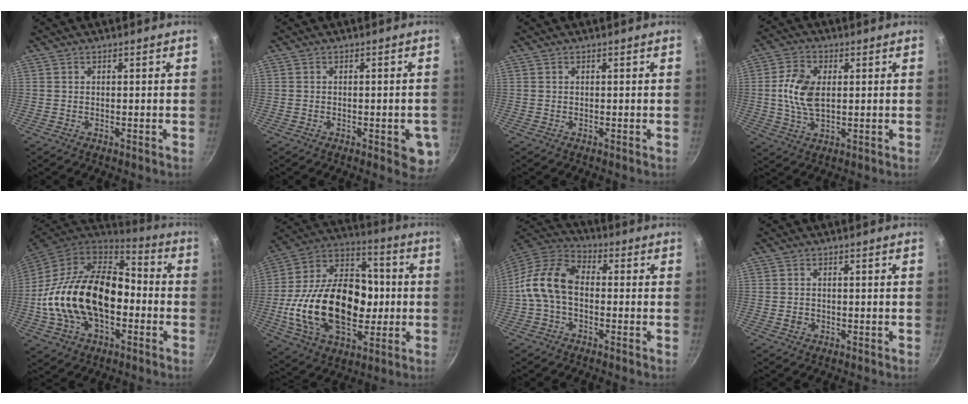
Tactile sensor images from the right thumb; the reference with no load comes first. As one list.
[{"total": 5.8, "force": [-1.8, 2.2, 5.1], "torque": [-0.043, -0.001, -0.023]}, {"total": 0.0}, {"total": 8.8, "force": [0.9, 5.3, 7.0], "torque": [-0.133, 0.002, 0.015]}, {"total": 24.9, "force": [-3.5, 15.6, 19.1], "torque": [-0.325, 0.045, -0.065]}, {"total": 28.3, "force": [-3.1, 18.6, 21.1], "torque": [-0.347, 0.039, -0.054]}, {"total": 11.6, "force": [-1.1, 7.5, 8.8], "torque": [-0.158, 0.041, -0.041]}, {"total": 1.5, "force": [-0.4, 1.3, 0.7], "torque": [-0.011, 0.003, -0.006]}]